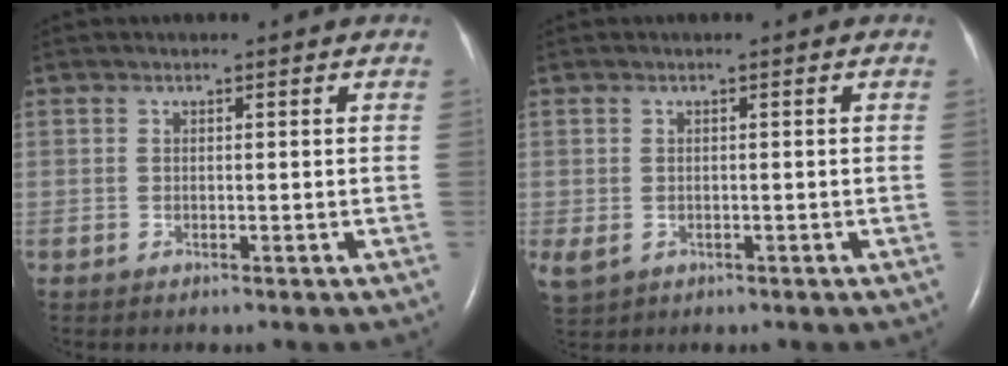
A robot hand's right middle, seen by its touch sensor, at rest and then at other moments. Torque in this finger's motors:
{"motor_torque": [1.85, -0.27, 1.05, 0.21]}